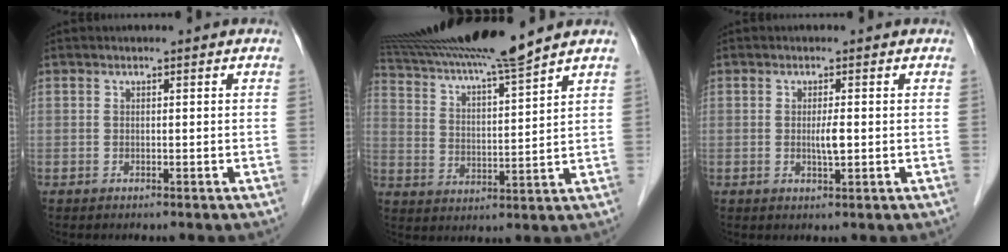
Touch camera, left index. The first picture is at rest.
{"total": 15.3, "force": [13.7, -1.8, 6.5], "torque": [-0.121, -0.012, 0.234]}
{"total": 2.0, "force": [-0.1, 0.2, 2.0], "torque": [-0.038, -0.002, -0.001]}